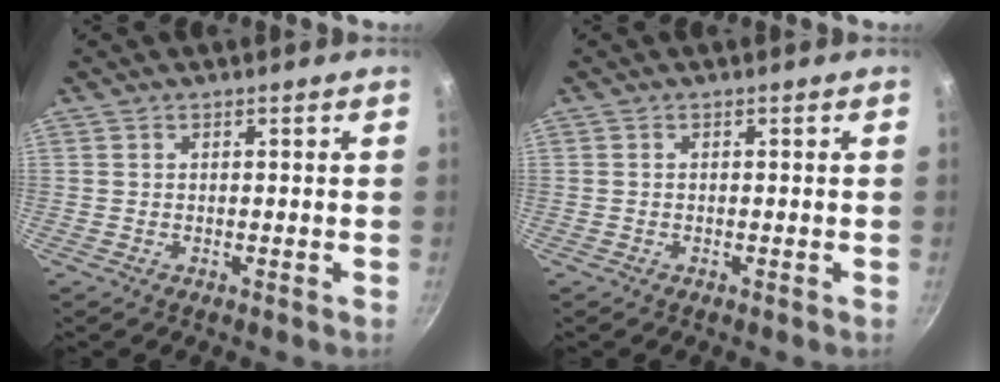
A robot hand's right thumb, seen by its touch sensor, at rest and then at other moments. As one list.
[{"total": 0.0}]